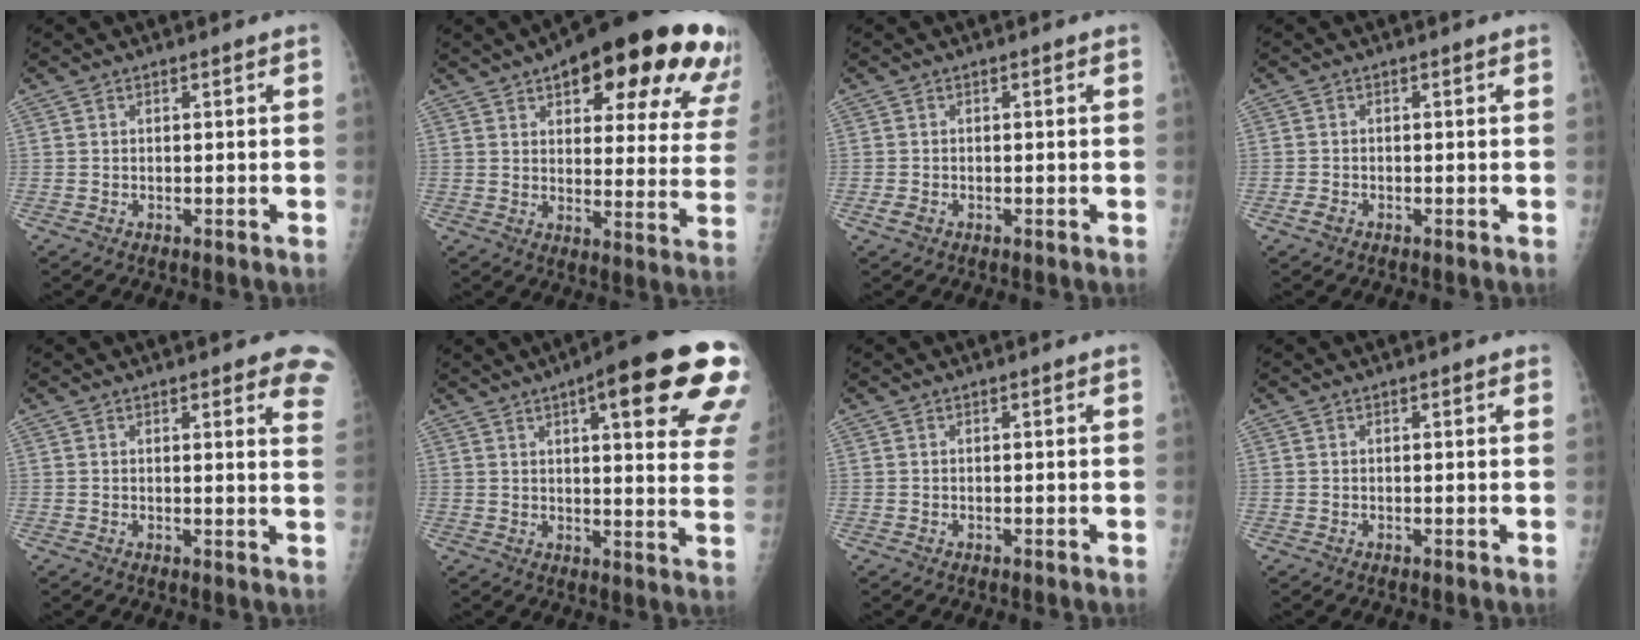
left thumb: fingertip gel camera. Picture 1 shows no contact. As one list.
[{"total": 27.7, "force": [16.6, 9.8, 19.9], "torque": [-0.223, -0.034, 0.208]}, {"total": 1.3, "force": [-0.7, 0.8, 0.7], "torque": [-0.016, 0.000, -0.012]}, {"total": 1.3, "force": [-0.9, 0.8, 0.6], "torque": [-0.012, 0.001, -0.017]}, {"total": 8.0, "force": [5.8, 2.2, 5.0], "torque": [-0.029, -0.022, 0.047]}, {"total": 23.4, "force": [12.0, 5.4, 19.4], "torque": [-0.208, -0.023, 0.143]}, {"total": 0.0}, {"total": 0.5, "force": [0.3, 0.2, 0.4], "torque": [-0.004, 0.000, 0.002]}]